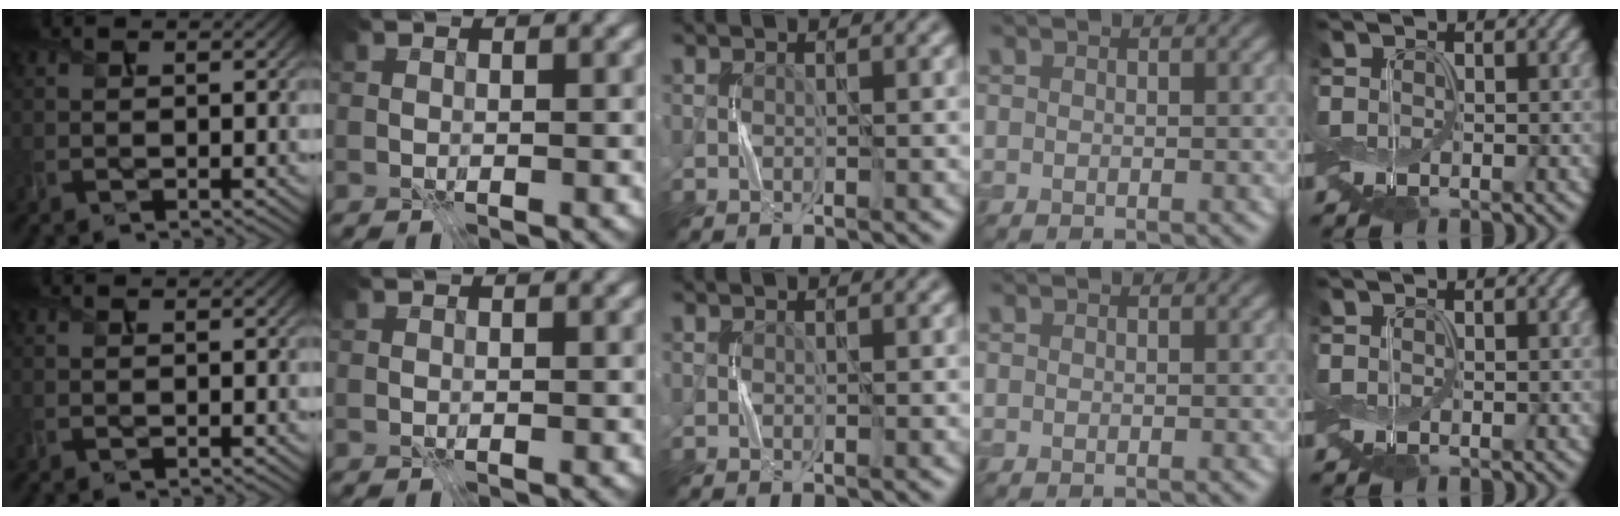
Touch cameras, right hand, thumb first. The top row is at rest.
{}